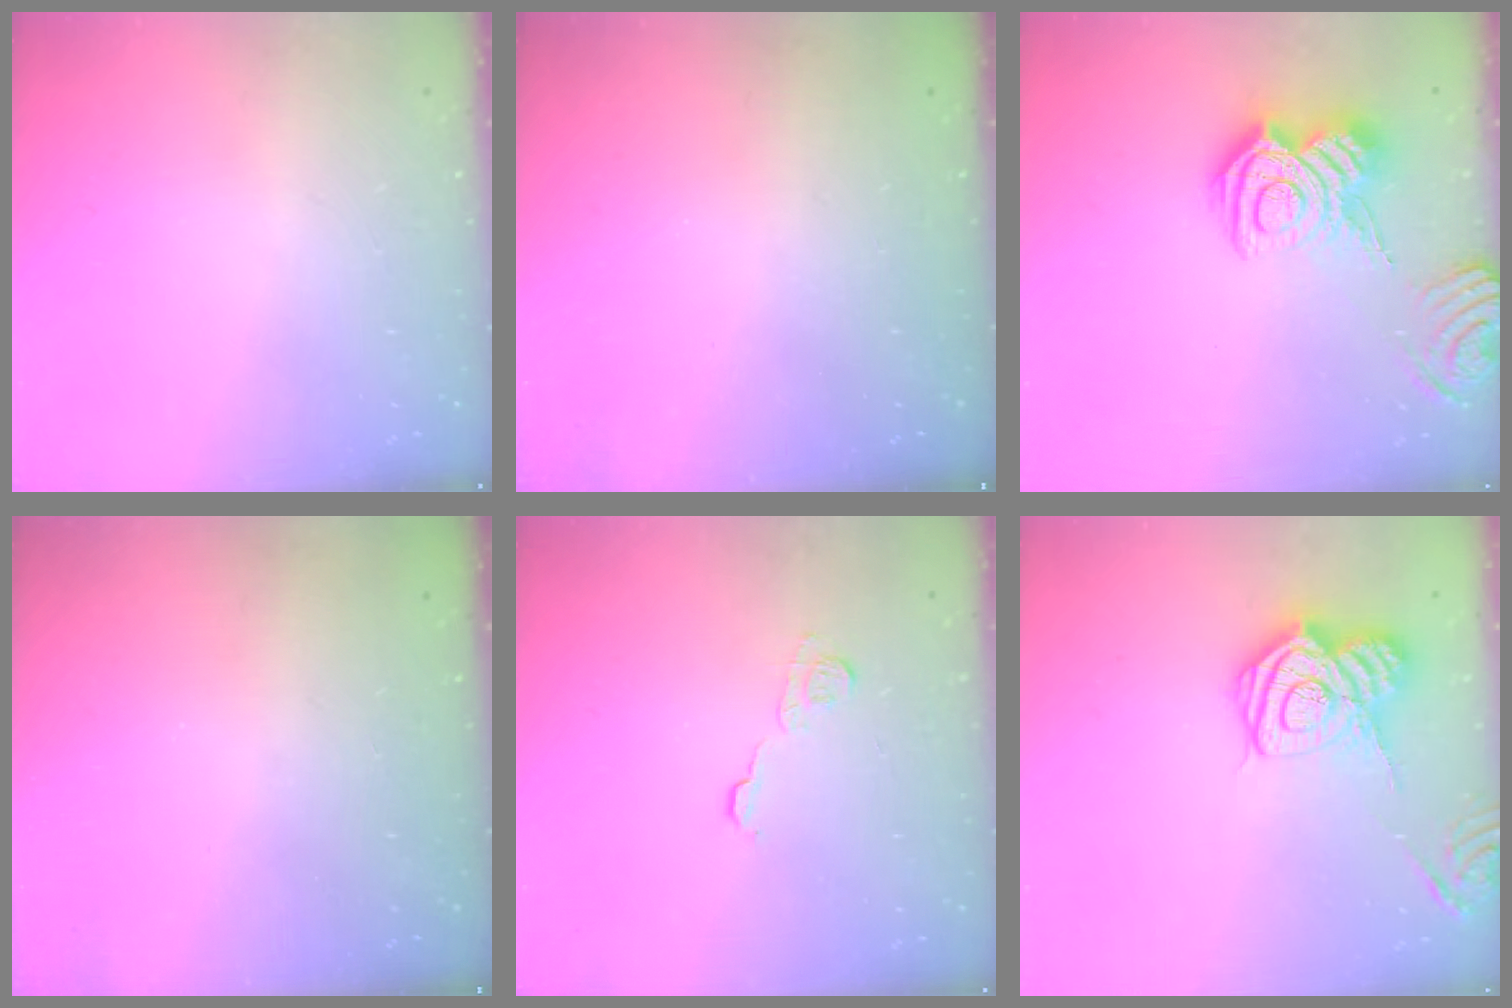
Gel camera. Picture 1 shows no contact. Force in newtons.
{"total": 2.5, "press": 2.4, "slide": 0.8}
{"total": 15.6, "press": 15.6, "slide": 0.6}
{"total": 2.3, "press": 2.2, "slide": 0.8}
{"total": 6.8, "press": 6.8, "slide": 0.5}
{"total": 15.8, "press": 15.8, "slide": 1.0}